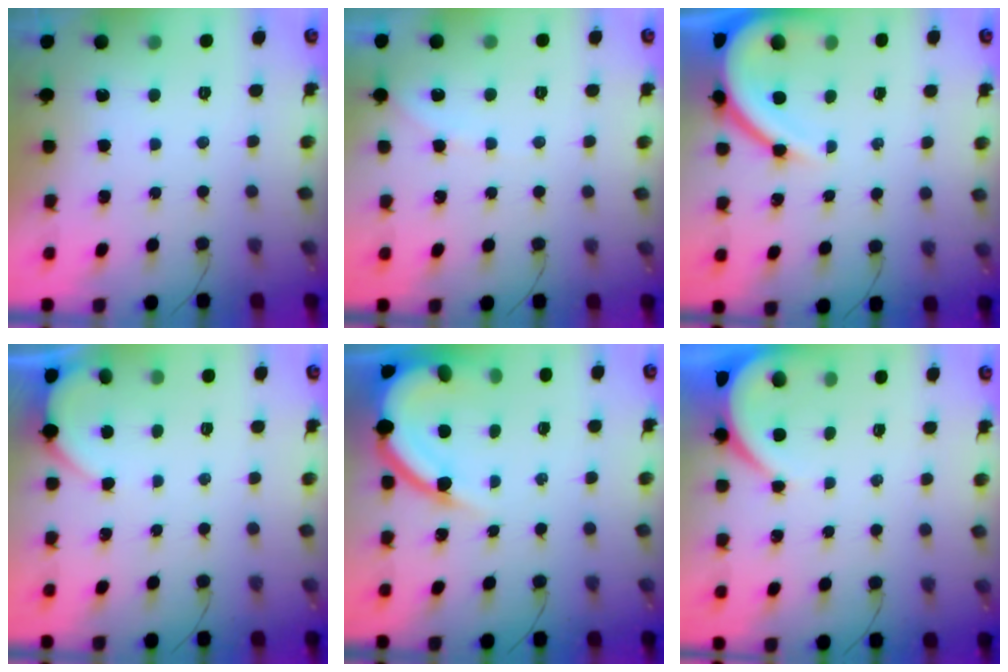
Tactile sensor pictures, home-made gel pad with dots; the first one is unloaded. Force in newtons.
{"total": 3.1, "press": 3.0, "slide": 0.5}
{"total": 11.2, "press": 11.1, "slide": 1.0}
{"total": 2.3, "press": 2.3, "slide": 0.3}
{"total": 11.6, "press": 11.6, "slide": 1.0}
{"total": 3.9, "press": 3.8, "slide": 0.5}